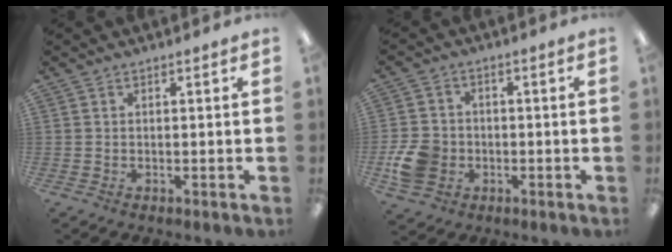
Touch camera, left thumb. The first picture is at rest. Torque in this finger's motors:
{"motor_torque": [-0.63, 0.64, 0.20, -0.14, 0.05]}